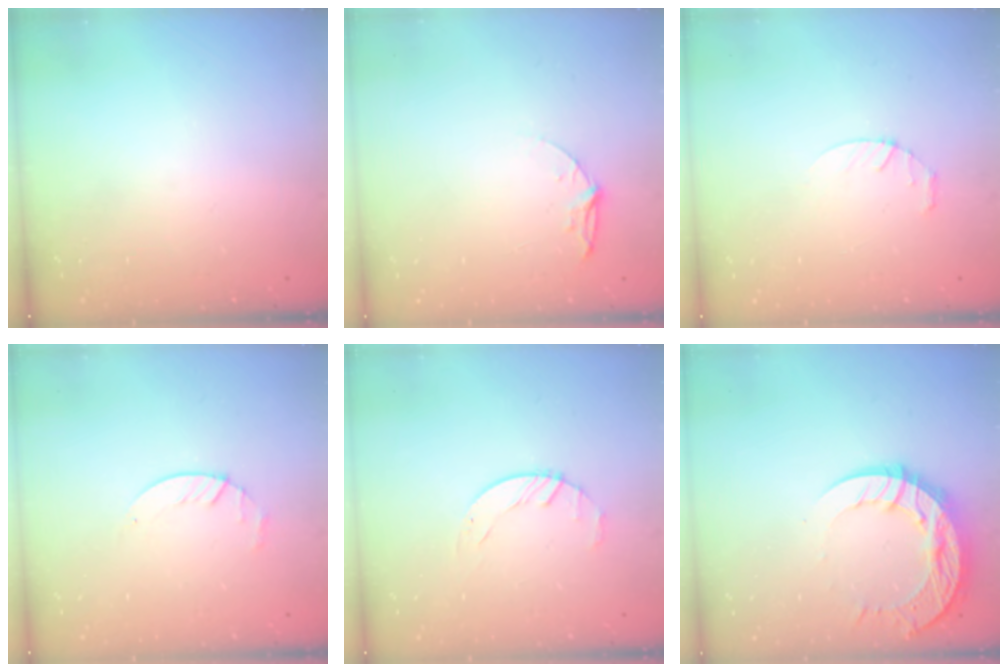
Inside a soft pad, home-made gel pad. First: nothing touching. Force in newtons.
{"total": 5.3, "press": 5.3, "slide": 0.5}
{"total": 2.8, "press": 2.8, "slide": 0.4}
{"total": 2.9, "press": 2.9, "slide": 0.4}
{"total": 2.1, "press": 2.1, "slide": 0.3}
{"total": 14.0, "press": 14.0, "slide": 1.3}